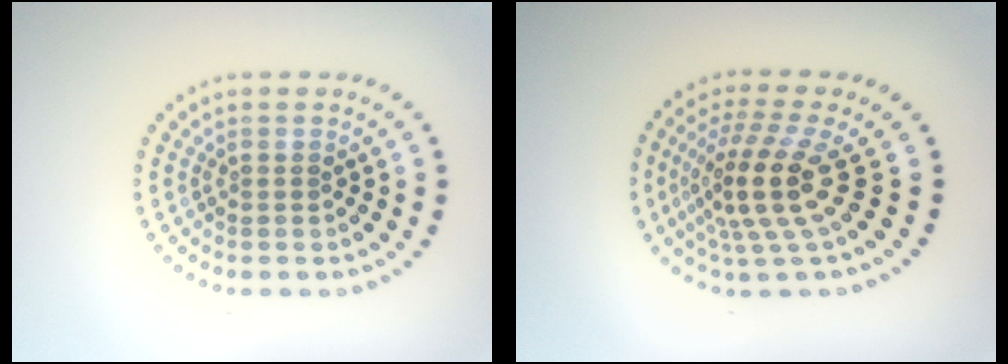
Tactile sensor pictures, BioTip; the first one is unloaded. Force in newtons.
{"total": 5.1, "press": 3.7, "slide": 3.6}